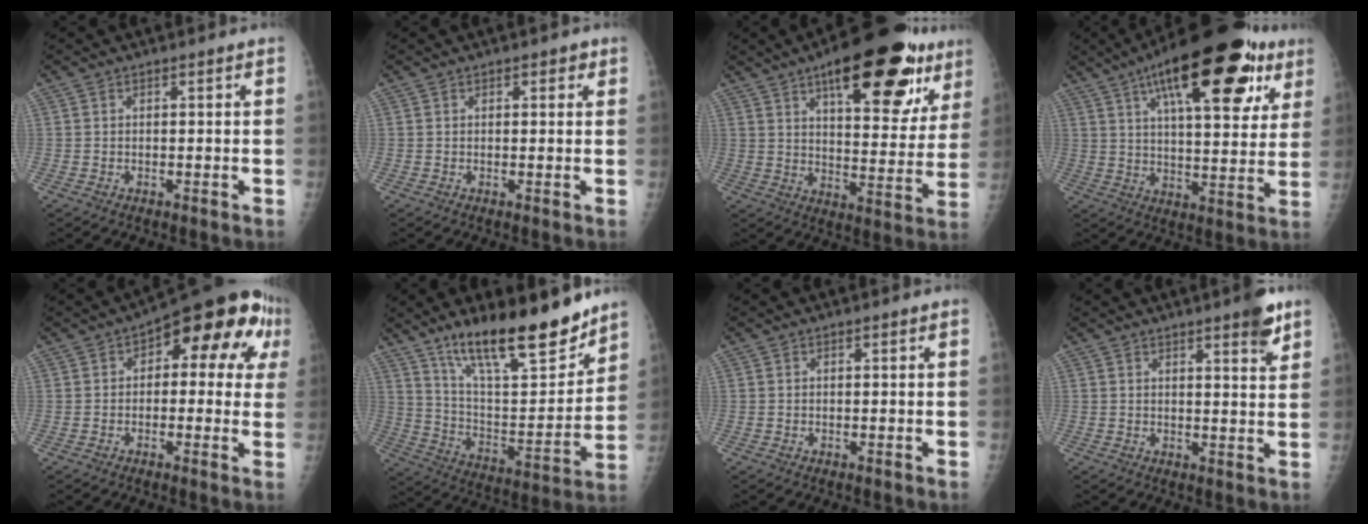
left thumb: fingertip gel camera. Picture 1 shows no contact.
{"total": 1.7, "force": [0.9, 1.0, 1.1], "torque": [-0.001, -0.001, 0.008]}
{"total": 25.7, "force": [13.8, 9.8, 19.3], "torque": [-0.236, -0.028, 0.199]}
{"total": 26.8, "force": [13.4, 10.0, 20.9], "torque": [-0.286, -0.009, 0.198]}
{"total": 15.5, "force": [4.3, 7.8, 12.7], "torque": [-0.107, 0.025, 0.039]}
{"total": 21.7, "force": [15.8, 6.0, 13.6], "torque": [-0.184, -0.090, 0.271]}
{"total": 0.0}
{"total": 5.4, "force": [3.5, 1.0, 4.0], "torque": [-0.045, -0.020, 0.042]}